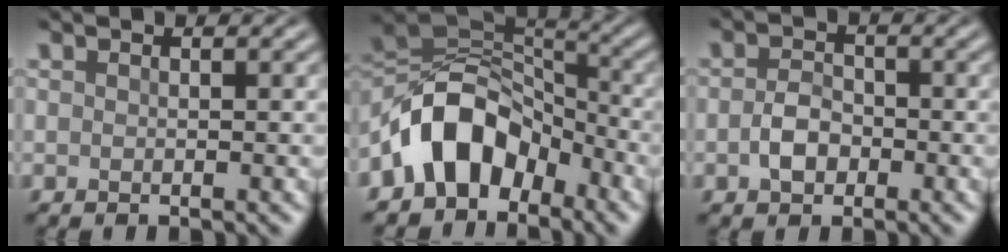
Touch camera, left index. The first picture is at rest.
{"total": 8.0, "force": [-4.3, 5.2, 4.3], "torque": [-0.050, 0.012, -0.091]}
{"total": 2.6, "force": [-0.7, 1.8, 1.6], "torque": [-0.033, 0.001, -0.019]}